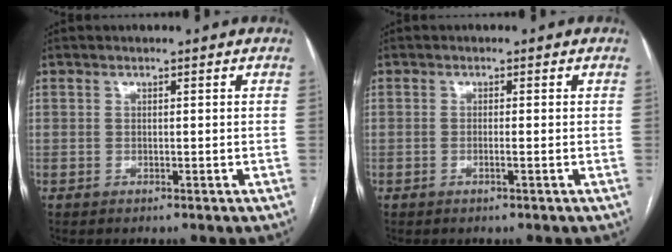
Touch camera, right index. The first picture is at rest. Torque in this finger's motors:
{"motor_torque": [-0.35, 0.21, -0.02, 0.00]}